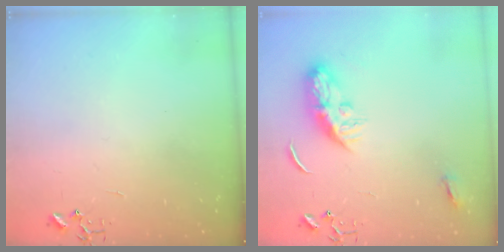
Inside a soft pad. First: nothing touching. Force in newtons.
{"total": 9.3, "press": 9.3, "slide": 0.1}